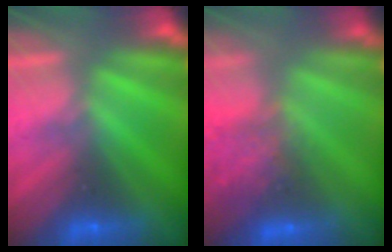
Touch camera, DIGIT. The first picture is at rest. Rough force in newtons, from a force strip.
{"total": 7.8}